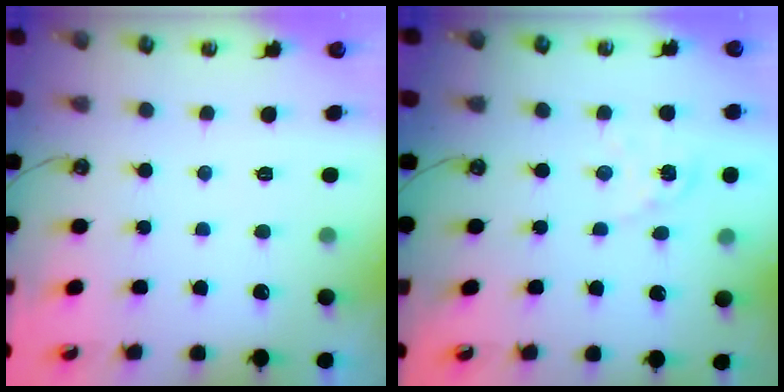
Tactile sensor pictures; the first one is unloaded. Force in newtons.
{"total": 2.9, "press": 2.9, "slide": 0.3}